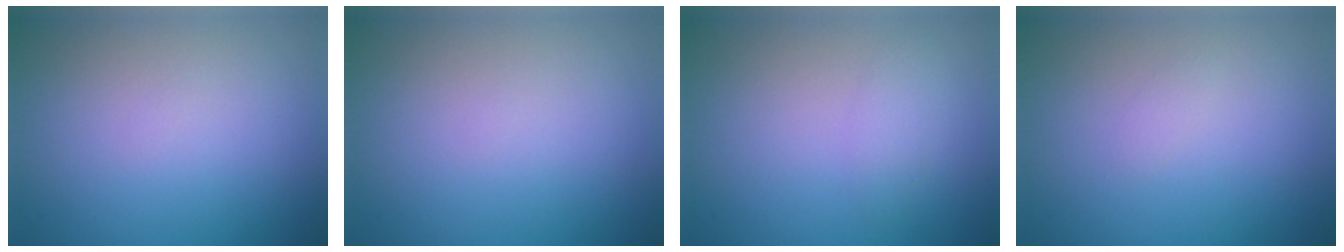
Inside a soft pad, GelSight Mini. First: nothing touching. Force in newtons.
{"total": 0.0}
{"total": 1.3, "press": 1.3, "slide": 0.0}
{"total": 0.5, "press": 0.5, "slide": 0.0}